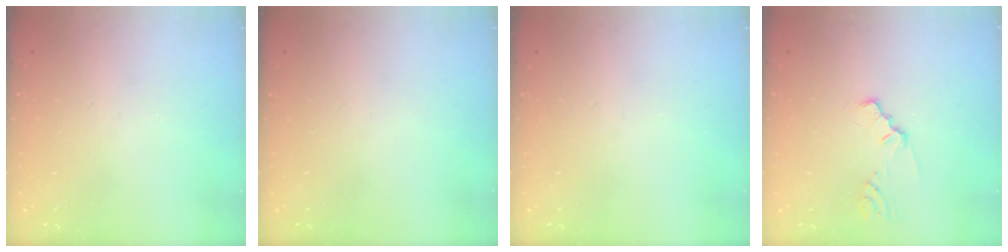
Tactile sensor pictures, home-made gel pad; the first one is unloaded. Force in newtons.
{"total": 0.0}
{"total": 0.0}
{"total": 0.9, "press": 0.8, "slide": 0.3}